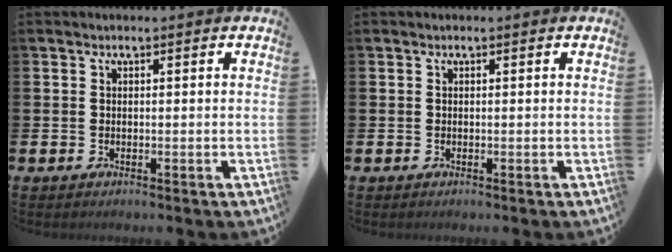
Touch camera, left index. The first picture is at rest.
{"total": 0.0}